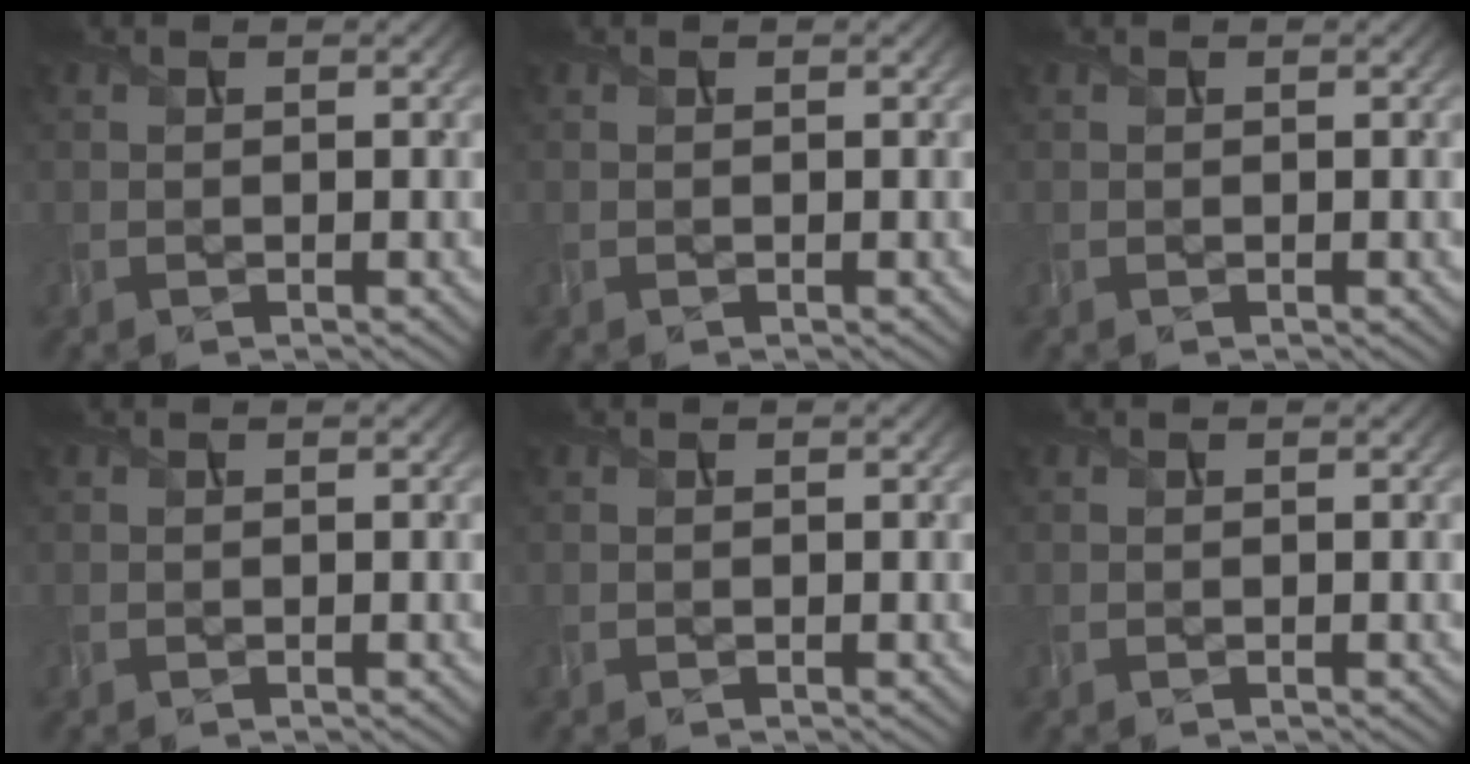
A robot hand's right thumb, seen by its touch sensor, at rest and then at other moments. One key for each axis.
{"total": 0.0}
{"total": 0.0}
{"total": 0.0}
{"total": 0.0}
{"total": 0.0}